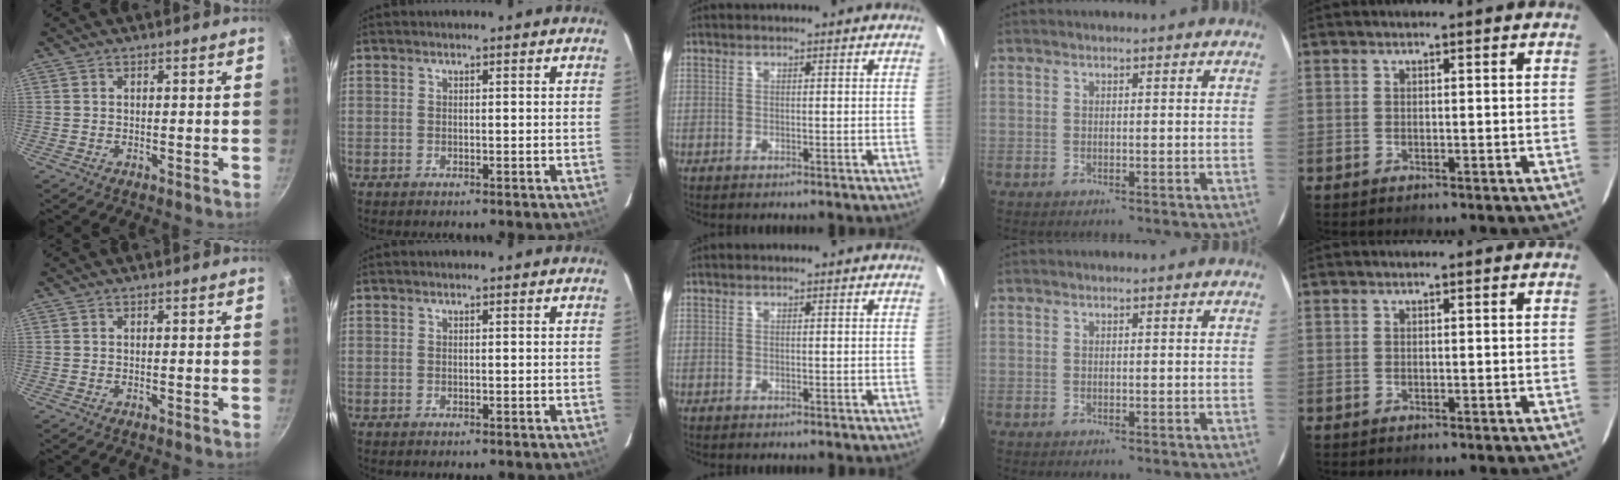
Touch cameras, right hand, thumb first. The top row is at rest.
{}